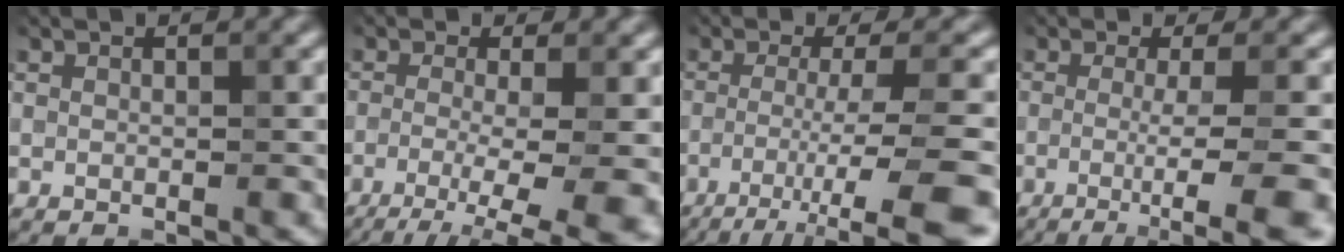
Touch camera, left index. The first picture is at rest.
{"total": 8.8, "force": [-3.6, 2.9, 7.6], "torque": [-0.093, -0.009, -0.048]}
{"total": 8.2, "force": [-4.4, 1.1, 6.9], "torque": [-0.091, 0.002, -0.079]}
{"total": 6.6, "force": [-2.1, 1.3, 6.1], "torque": [-0.081, -0.003, -0.037]}